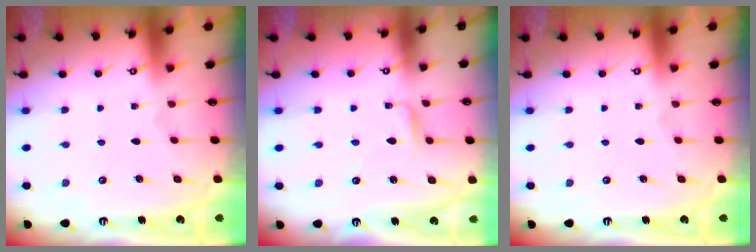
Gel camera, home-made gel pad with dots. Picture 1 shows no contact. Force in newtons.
{"total": 3.0, "press": 3.0, "slide": 0.3}
{"total": 0.0}